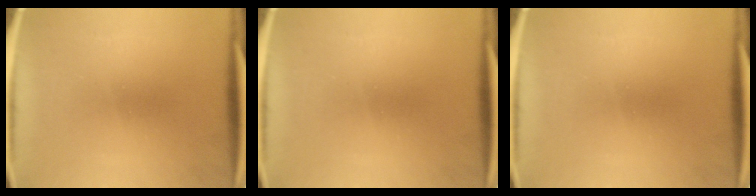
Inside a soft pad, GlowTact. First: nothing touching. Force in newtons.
{"total": 0.0}
{"total": 0.0}